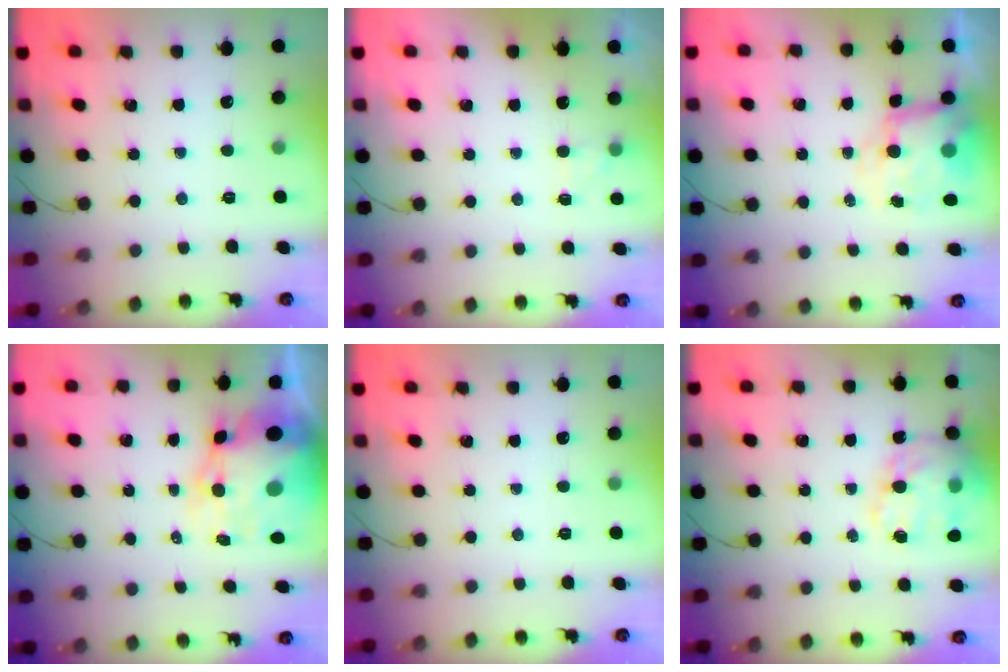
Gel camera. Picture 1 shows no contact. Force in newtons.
{"total": 2.0, "press": 1.4, "slide": 1.4}
{"total": 8.6, "press": 8.5, "slide": 1.2}
{"total": 13.9, "press": 13.4, "slide": 3.7}
{"total": 0.0}
{"total": 20.7, "press": 20.2, "slide": 4.2}